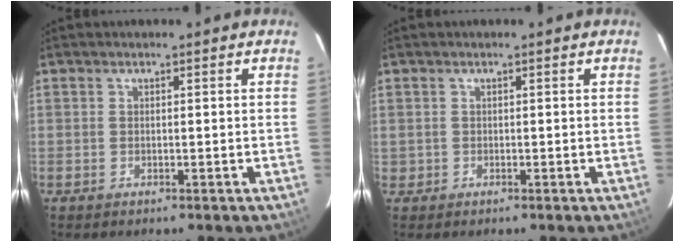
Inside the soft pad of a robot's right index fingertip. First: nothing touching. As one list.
[{"total": 1.0, "force": [-0.2, 1.0, -0.1], "torque": [0.001, 0.003, 0.000]}]